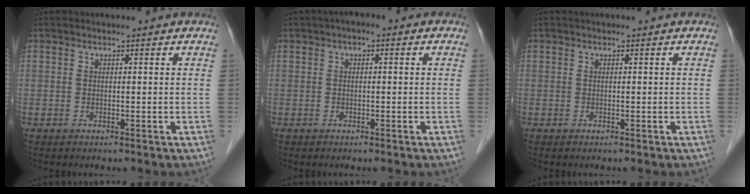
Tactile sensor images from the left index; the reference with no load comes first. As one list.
[{"total": 1.6, "force": [0.3, 0.8, 1.4], "torque": [-0.018, 0.008, -0.003]}, {"total": 0.0}]